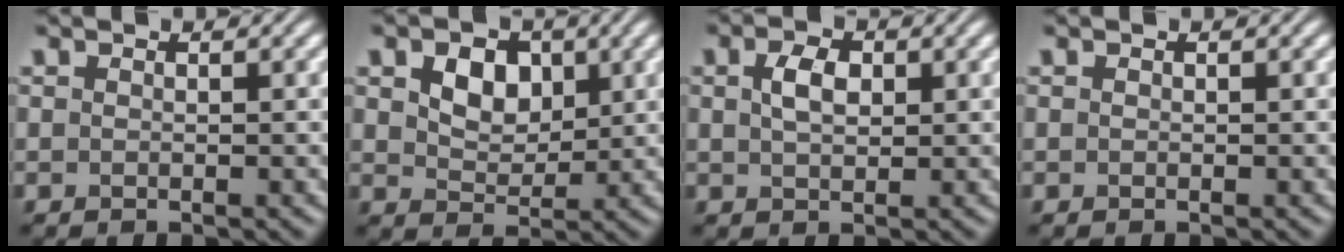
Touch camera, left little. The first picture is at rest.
{"total": 3.9, "force": [1.3, 2.7, 2.5], "torque": [-0.051, -0.001, 0.018]}
{"total": 2.7, "force": [0.7, 1.6, 2.0], "torque": [-0.044, 0.003, 0.013]}
{"total": 0.0}